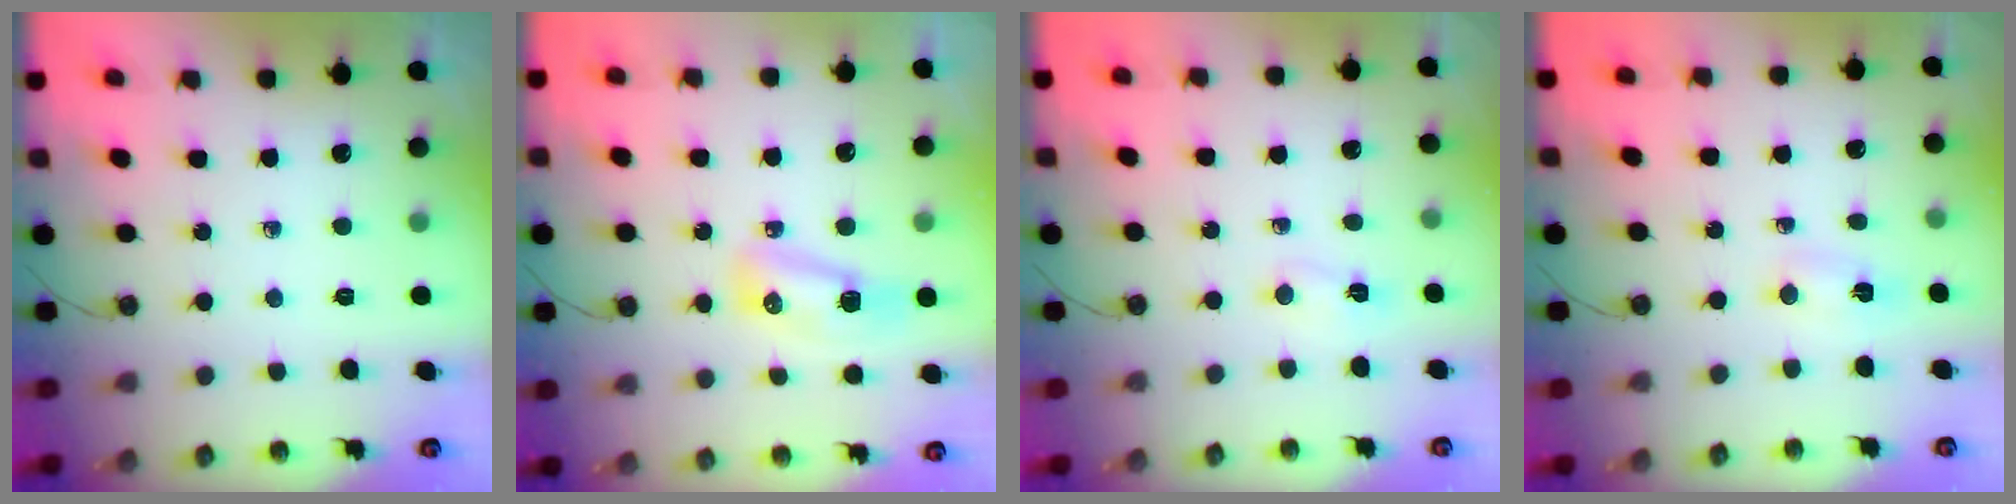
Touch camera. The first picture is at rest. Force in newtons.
{"total": 8.0, "press": 7.8, "slide": 1.6}
{"total": 3.1, "press": 2.8, "slide": 1.3}
{"total": 2.6, "press": 1.3, "slide": 2.2}